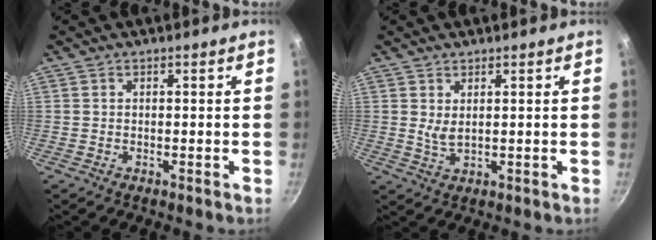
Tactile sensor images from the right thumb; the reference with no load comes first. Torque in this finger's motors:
{"motor_torque": [0.30, 0.32, 0.15, -0.44, 0.09]}